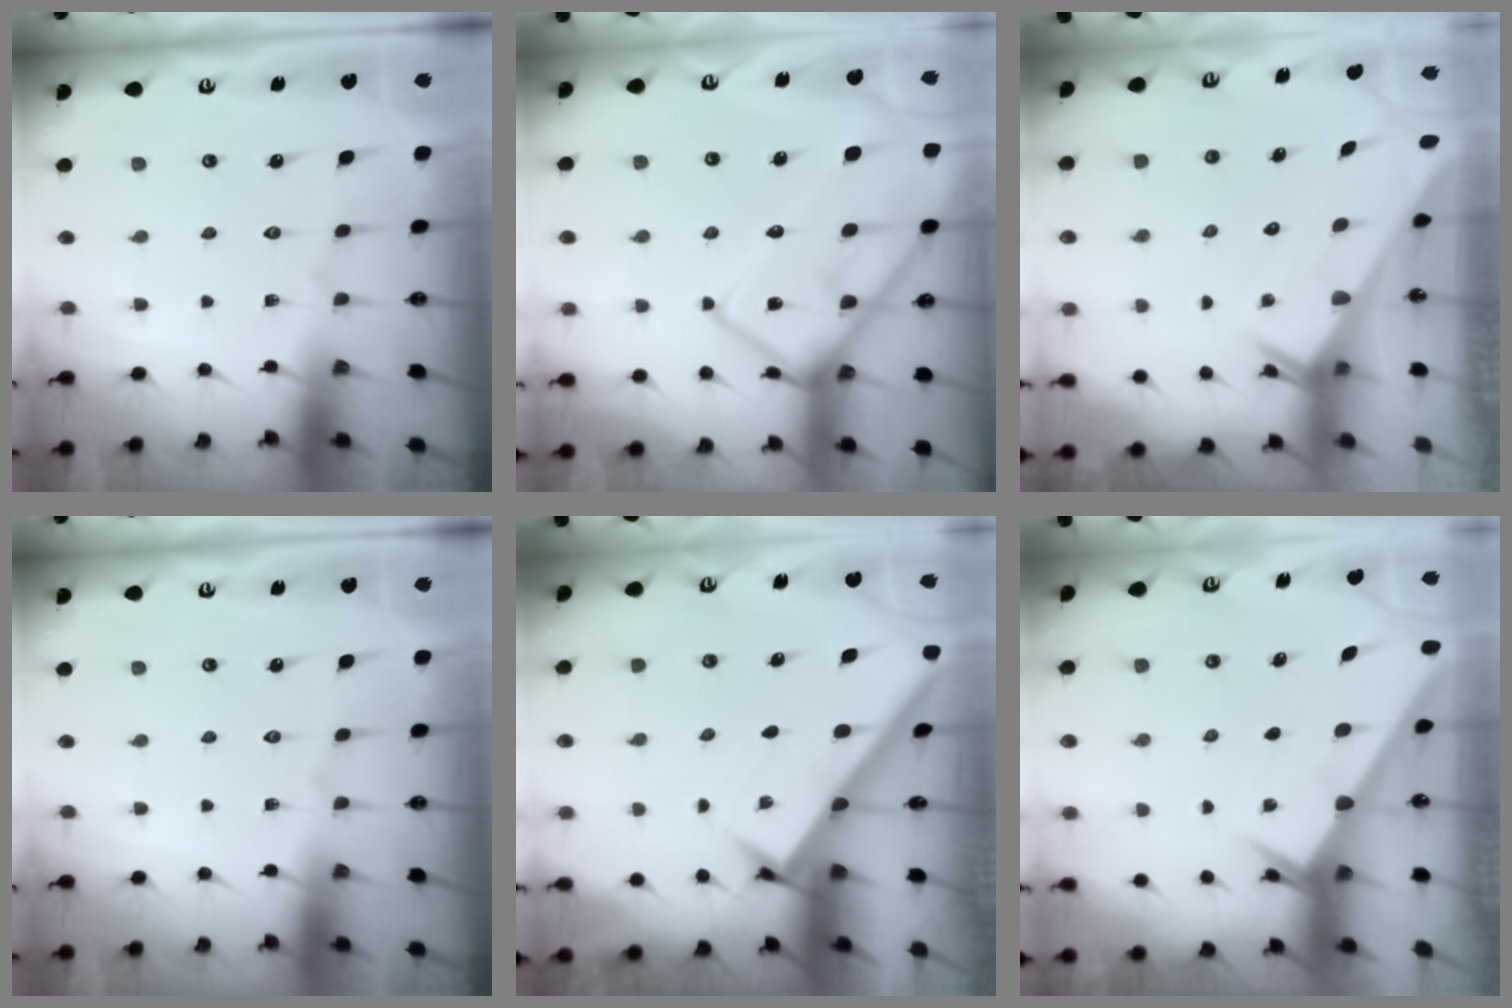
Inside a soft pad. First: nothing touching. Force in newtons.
{"total": 17.2, "press": 17.2, "slide": 1.6}
{"total": 2.5, "press": 2.5, "slide": 0.1}
{"total": 0.0}
{"total": 2.5, "press": 2.5, "slide": 0.3}
{"total": 1.9, "press": 1.9, "slide": 0.0}